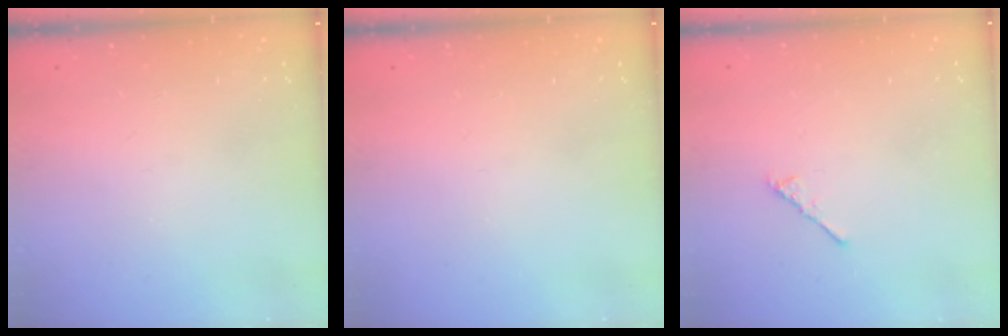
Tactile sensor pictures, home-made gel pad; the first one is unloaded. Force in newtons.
{"total": 0.0}
{"total": 2.9, "press": 2.8, "slide": 0.7}